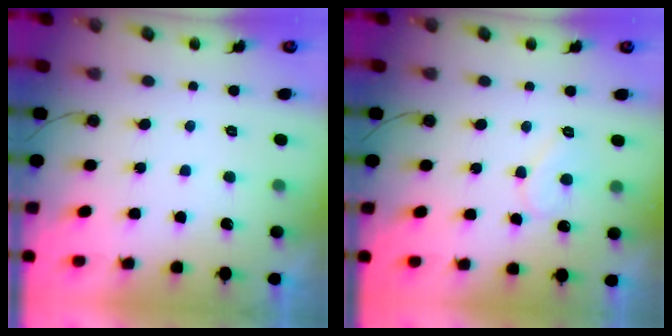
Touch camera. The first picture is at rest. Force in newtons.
{"total": 6.7, "press": 6.7, "slide": 0.5}